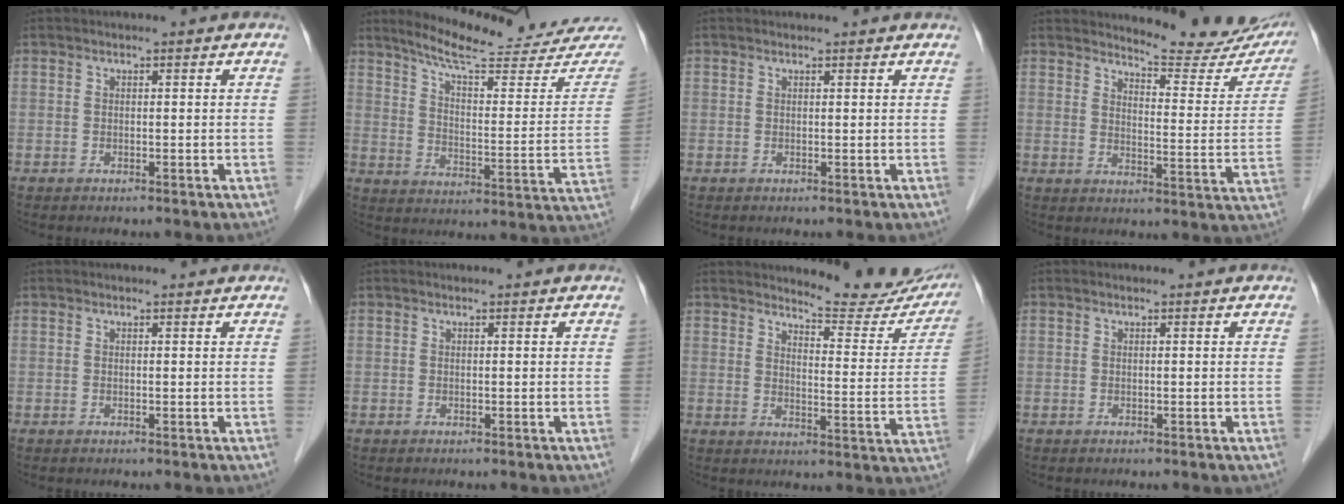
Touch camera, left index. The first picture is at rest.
{"total": 21.3, "force": [19.8, 1.5, 7.9], "torque": [-0.113, -0.072, 0.257]}
{"total": 1.9, "force": [1.9, 0.2, 0.3], "torque": [-0.013, 0.010, 0.019]}
{"total": 15.8, "force": [14.9, 2.3, 4.5], "torque": [-0.044, -0.074, 0.165]}
{"total": 1.5, "force": [1.5, 0.2, 0.1], "torque": [-0.011, 0.002, 0.015]}
{"total": 1.3, "force": [1.3, 0.1, 0.2], "torque": [-0.012, 0.008, 0.015]}
{"total": 15.2, "force": [14.5, 2.3, 3.9], "torque": [-0.036, -0.071, 0.158]}
{"total": 1.2, "force": [1.2, 0.1, 0.2], "torque": [-0.011, 0.008, 0.014]}